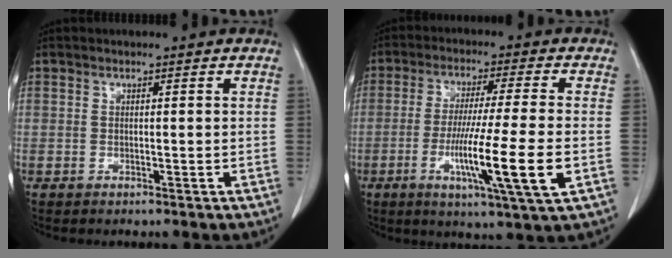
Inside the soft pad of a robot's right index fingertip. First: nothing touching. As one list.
[{"total": 13.1, "force": [-3.6, -0.8, 12.6], "torque": [-0.227, -0.028, -0.065]}]